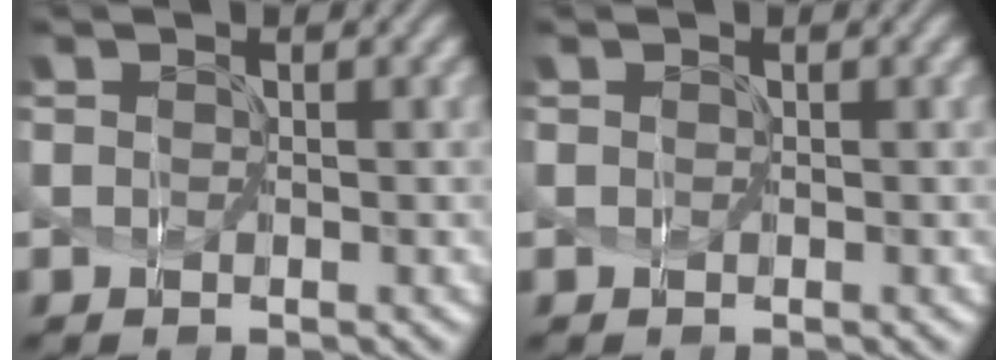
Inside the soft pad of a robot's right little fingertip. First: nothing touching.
{"total": 0.0}